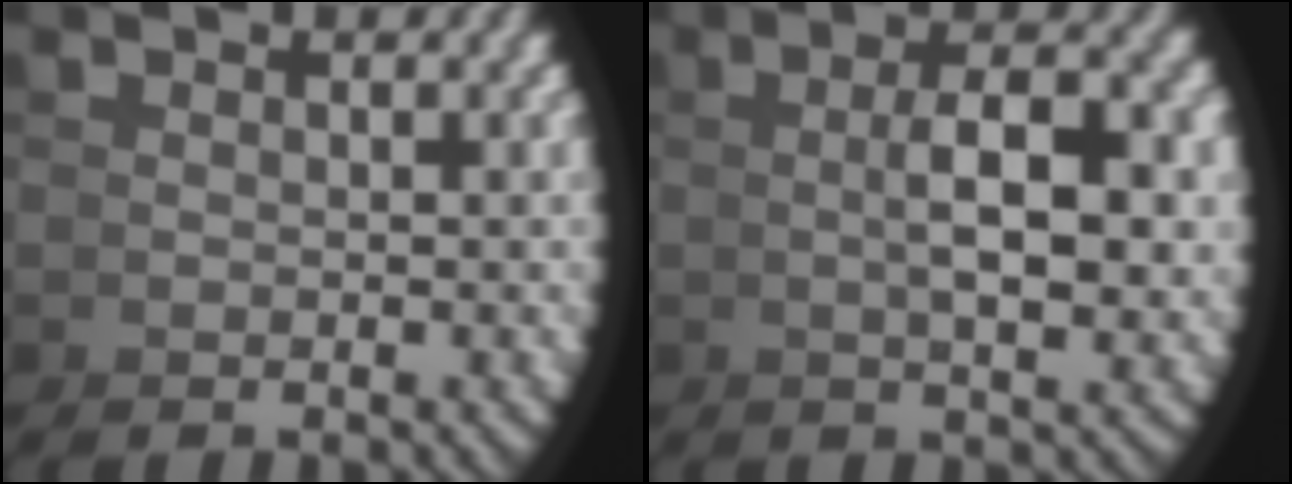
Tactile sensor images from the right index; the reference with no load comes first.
{"total": 5.3, "force": [1.3, 1.5, 5.0], "torque": [-0.058, 0.017, 0.016]}